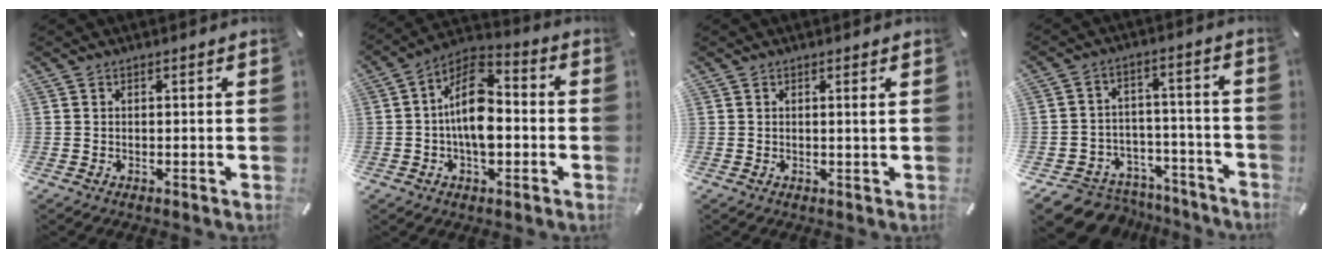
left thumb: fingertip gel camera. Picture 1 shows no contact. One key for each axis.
{"total": 13.2, "fx": -1.7, "fy": 7.6, "fz": 10.6, "tx": -0.202, "ty": 0.000, "tz": -0.031}
{"total": 1.1, "fx": 0.3, "fy": -0.1, "fz": 1.1, "tx": -0.021, "ty": -0.002, "tz": 0.004}
{"total": 7.7, "fx": -4.6, "fy": 6.0, "fz": 1.2, "tx": -0.020, "ty": 0.028, "tz": -0.077}